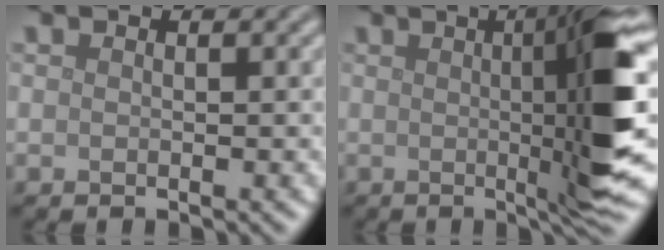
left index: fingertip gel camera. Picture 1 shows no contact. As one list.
[{"total": 10.3, "force": [0.7, 1.6, 10.2], "torque": [-0.129, 0.006, 0.014]}]